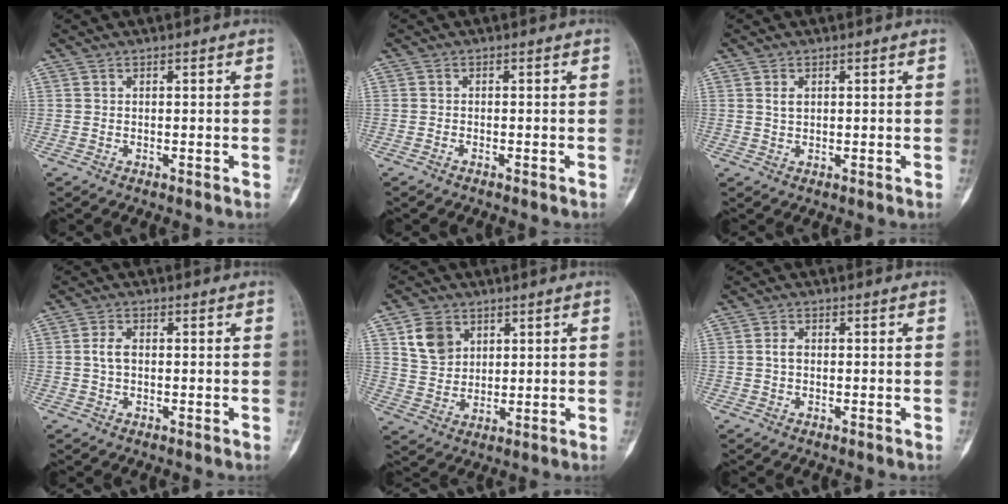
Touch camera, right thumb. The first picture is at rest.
{"total": 0.6, "force": [-0.5, 0.3, 0.2], "torque": [-0.002, 0.002, -0.011]}
{"total": 1.7, "force": [0.6, 1.1, 1.1], "torque": [-0.012, -0.001, 0.012]}
{"total": 2.9, "force": [0.1, 1.9, 2.2], "torque": [-0.040, 0.005, -0.004]}
{"total": 7.8, "force": [3.5, 6.1, 3.5], "torque": [-0.037, -0.014, 0.072]}
{"total": 2.0, "force": [0.0, 1.4, 1.4], "torque": [-0.021, 0.005, -0.004]}